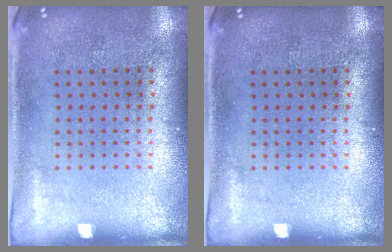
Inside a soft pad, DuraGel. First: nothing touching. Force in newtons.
{"total": 0.0}